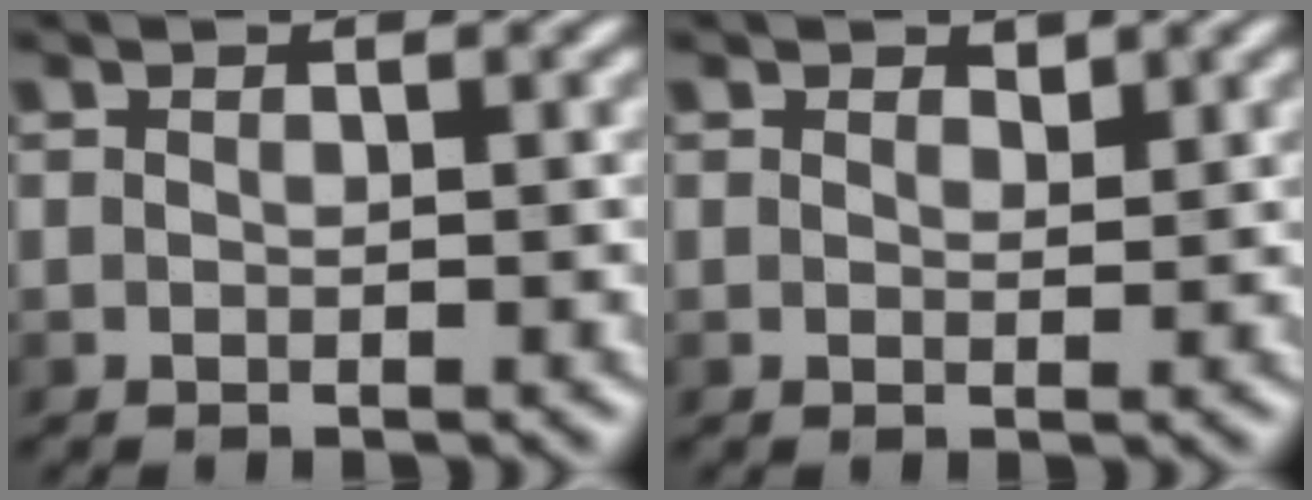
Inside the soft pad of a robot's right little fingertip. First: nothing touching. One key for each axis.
{"total": 0.6, "fx": 0.6, "fy": 0.2, "fz": 0.2, "tx": -0.007, "ty": -0.001, "tz": 0.005}